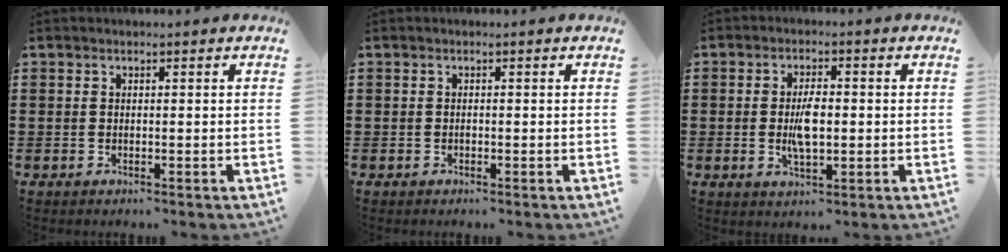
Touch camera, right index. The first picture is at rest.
{"total": 0.0}
{"total": 5.1, "force": [-0.2, 2.1, 4.7], "torque": [-0.101, -0.001, -0.009]}